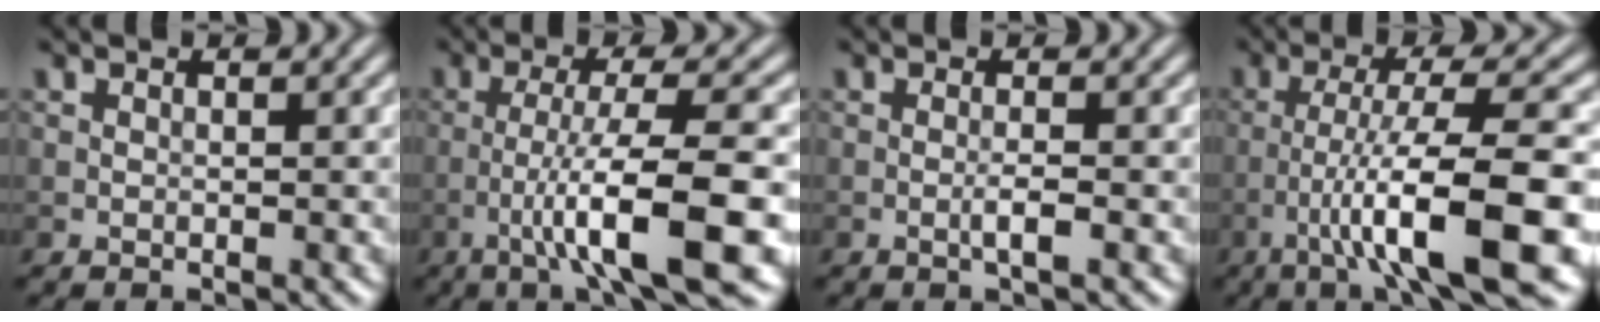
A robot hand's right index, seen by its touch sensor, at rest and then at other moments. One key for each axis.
{"total": 9.3, "fx": -3.6, "fy": 1.2, "fz": 8.5, "tx": -0.134, "ty": 0.010, "tz": -0.060}
{"total": 1.4, "fx": -0.5, "fy": 0.0, "fz": 1.3, "tx": -0.024, "ty": 0.001, "tz": -0.011}
{"total": 10.5, "fx": -4.3, "fy": 1.4, "fz": 9.5, "tx": -0.149, "ty": 0.015, "tz": -0.066}